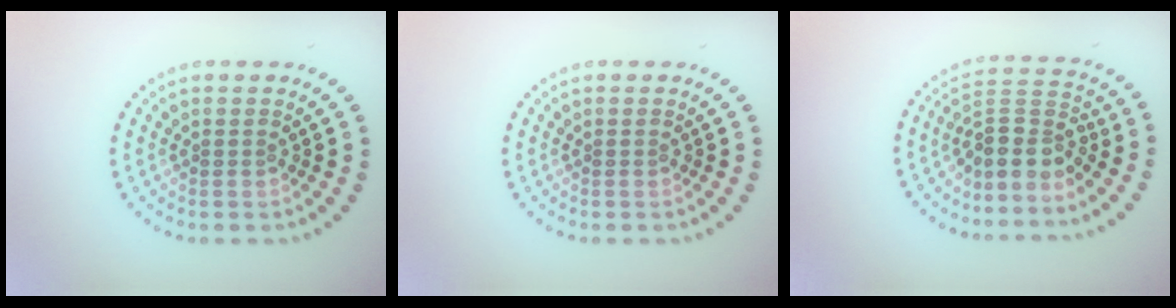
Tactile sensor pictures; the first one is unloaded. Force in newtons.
{"total": 0.0}
{"total": 3.7, "press": 2.9, "slide": 2.3}